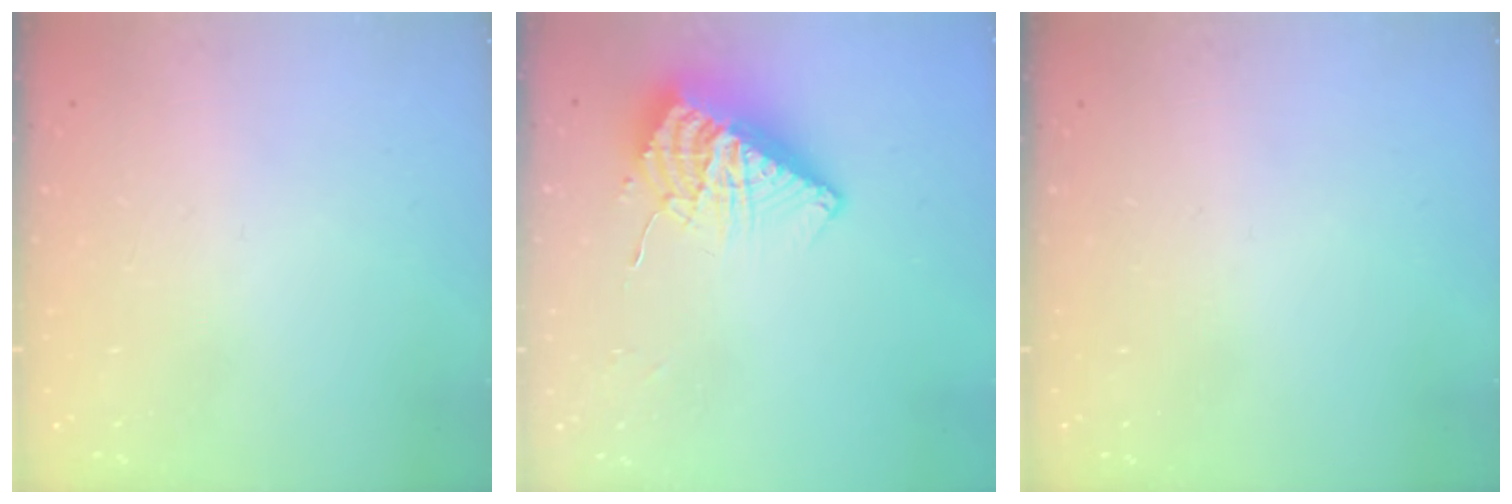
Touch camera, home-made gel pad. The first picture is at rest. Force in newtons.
{"total": 11.1, "press": 11.1, "slide": 0.8}
{"total": 0.0}